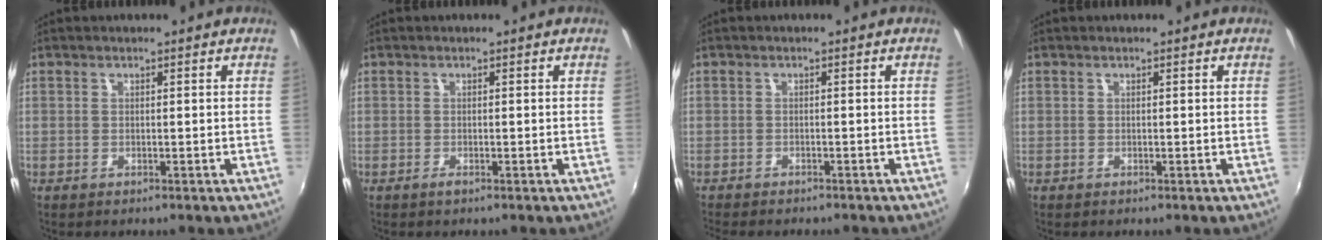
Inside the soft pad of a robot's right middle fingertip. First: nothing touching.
{"total": 0.7, "force": [-0.5, 0.2, 0.4], "torque": [-0.006, -0.002, -0.010]}
{"total": 3.9, "force": [-3.5, 0.8, 1.4], "torque": [-0.036, -0.016, -0.057]}
{"total": 0.0}